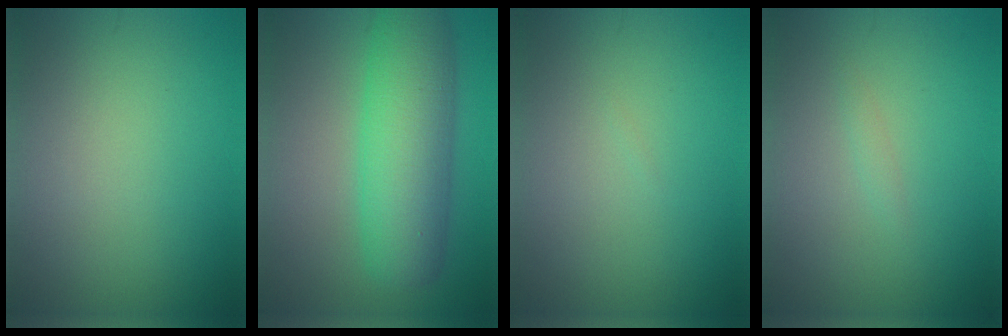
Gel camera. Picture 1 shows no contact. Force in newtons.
{"total": 8.4, "press": 8.4, "slide": 0.2}
{"total": 0.0}
{"total": 0.6, "press": 0.6, "slide": 0.0}